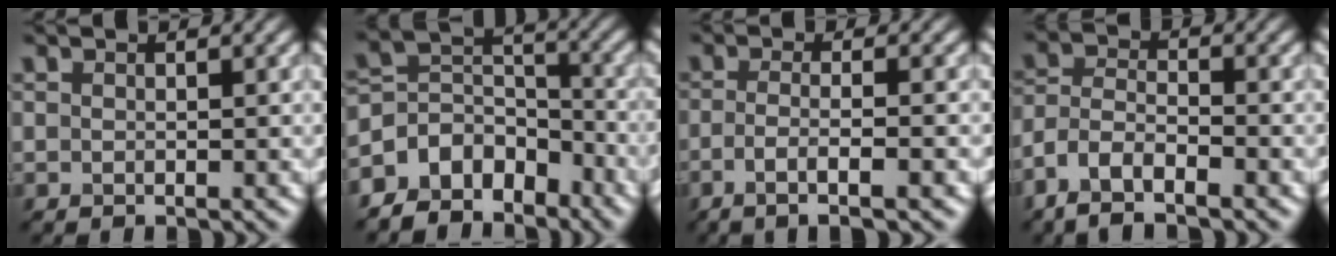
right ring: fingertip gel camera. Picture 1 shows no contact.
{"total": 6.6, "force": [-4.6, 4.2, 1.9], "torque": [-0.019, 0.004, -0.091]}
{"total": 3.9, "force": [-1.5, 0.9, 3.5], "torque": [-0.058, -0.006, -0.034]}
{"total": 4.5, "force": [-3.2, 1.6, 2.6], "torque": [-0.053, -0.001, -0.073]}